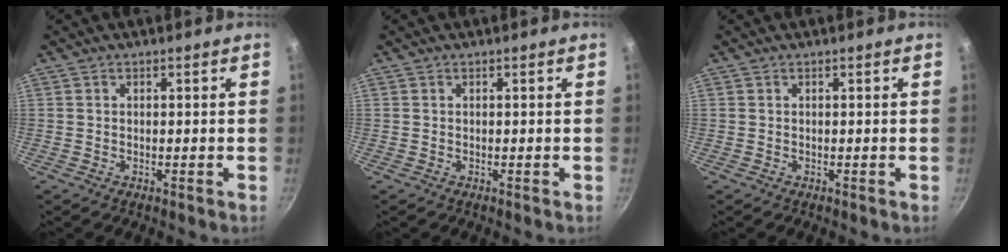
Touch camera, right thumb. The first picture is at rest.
{"total": 0.0}
{"total": 0.0}